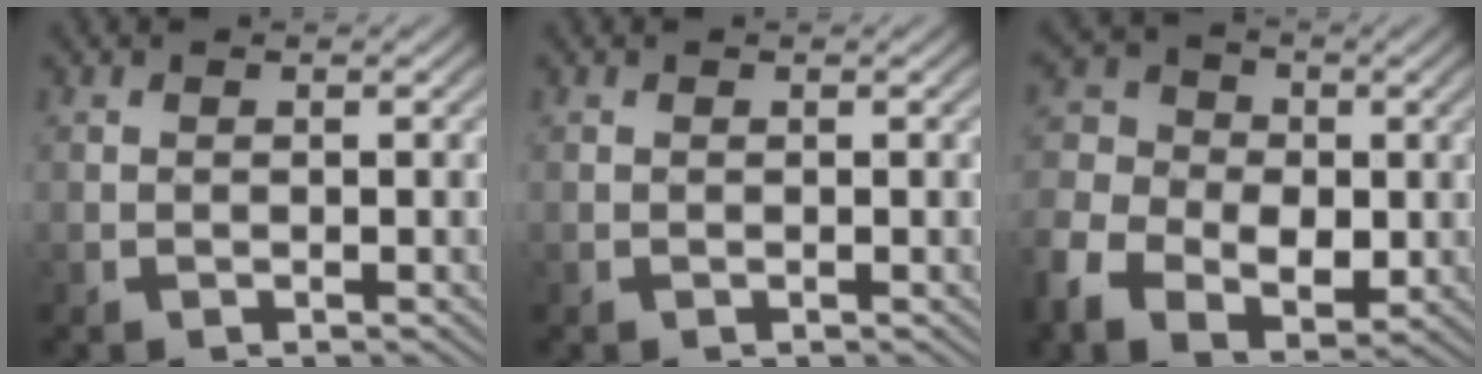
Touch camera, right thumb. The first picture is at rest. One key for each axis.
{"total": 0.0}
{"total": 8.3, "fx": -0.7, "fy": 6.4, "fz": 5.3, "tx": -0.102, "ty": -0.020, "tz": -0.013}